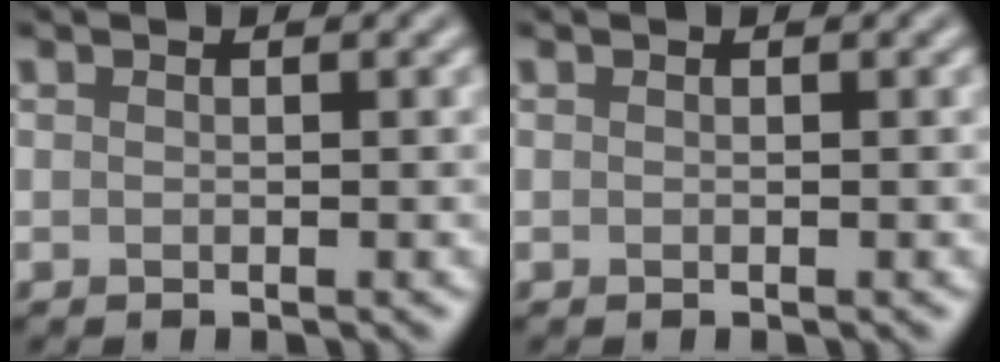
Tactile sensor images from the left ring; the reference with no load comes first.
{"total": 0.0}